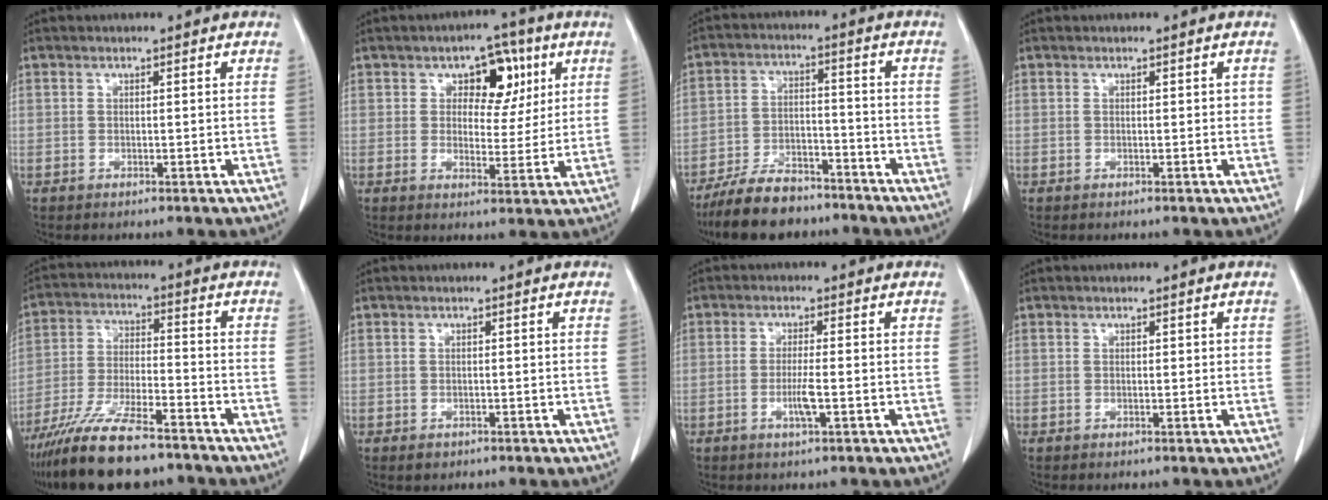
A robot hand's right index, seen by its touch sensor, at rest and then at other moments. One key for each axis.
{"total": 7.6, "fx": 3.1, "fy": 4.5, "fz": 5.2, "tx": -0.058, "ty": 0.016, "tz": 0.045}
{"total": 10.6, "fx": -8.8, "fy": 3.8, "fz": 4.3, "tx": -0.077, "ty": -0.007, "tz": -0.156}
{"total": 0.9, "fx": 0.3, "fy": 0.6, "fz": 0.6, "tx": -0.001, "ty": 0.003, "tz": 0.005}
{"total": 14.4, "fx": -11.5, "fy": 2.8, "fz": 8.3, "tx": -0.162, "ty": -0.027, "tz": -0.203}
{"total": 1.0, "fx": -0.4, "fy": 0.8, "fz": 0.3, "tx": -0.005, "ty": 0.002, "tz": -0.001}
{"total": 3.3, "fx": -1.0, "fy": 0.1, "fz": 3.1, "tx": -0.063, "ty": -0.005, "tz": -0.020}
{"total": 0.9, "fx": 0.5, "fy": 0.6, "fz": 0.4, "tx": 0.006, "ty": -0.001, "tz": 0.005}